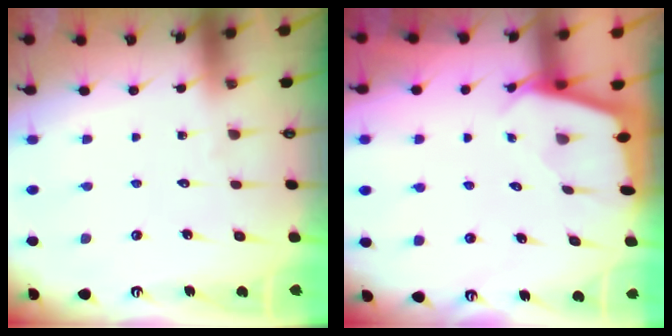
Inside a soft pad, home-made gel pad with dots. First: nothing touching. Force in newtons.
{"total": 1.9, "press": 1.9, "slide": 0.2}